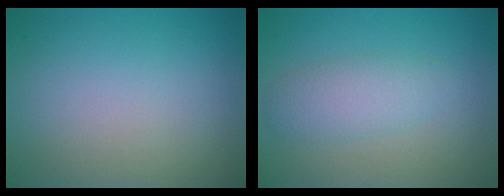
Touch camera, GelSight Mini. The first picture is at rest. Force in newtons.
{"total": 2.9, "press": 2.9, "slide": 0.1}